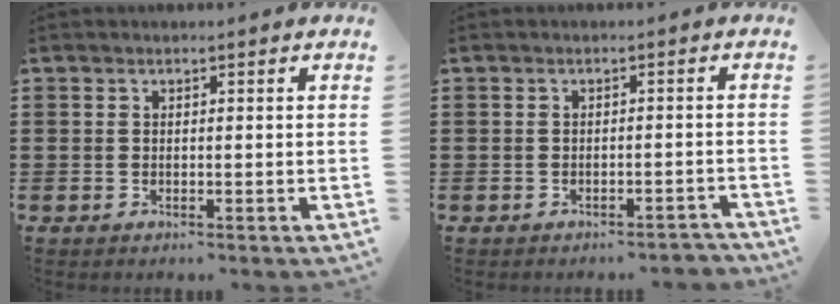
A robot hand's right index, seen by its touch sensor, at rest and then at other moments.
{"total": 1.6, "force": [-1.5, 0.1, 0.5], "torque": [-0.013, -0.002, -0.031]}